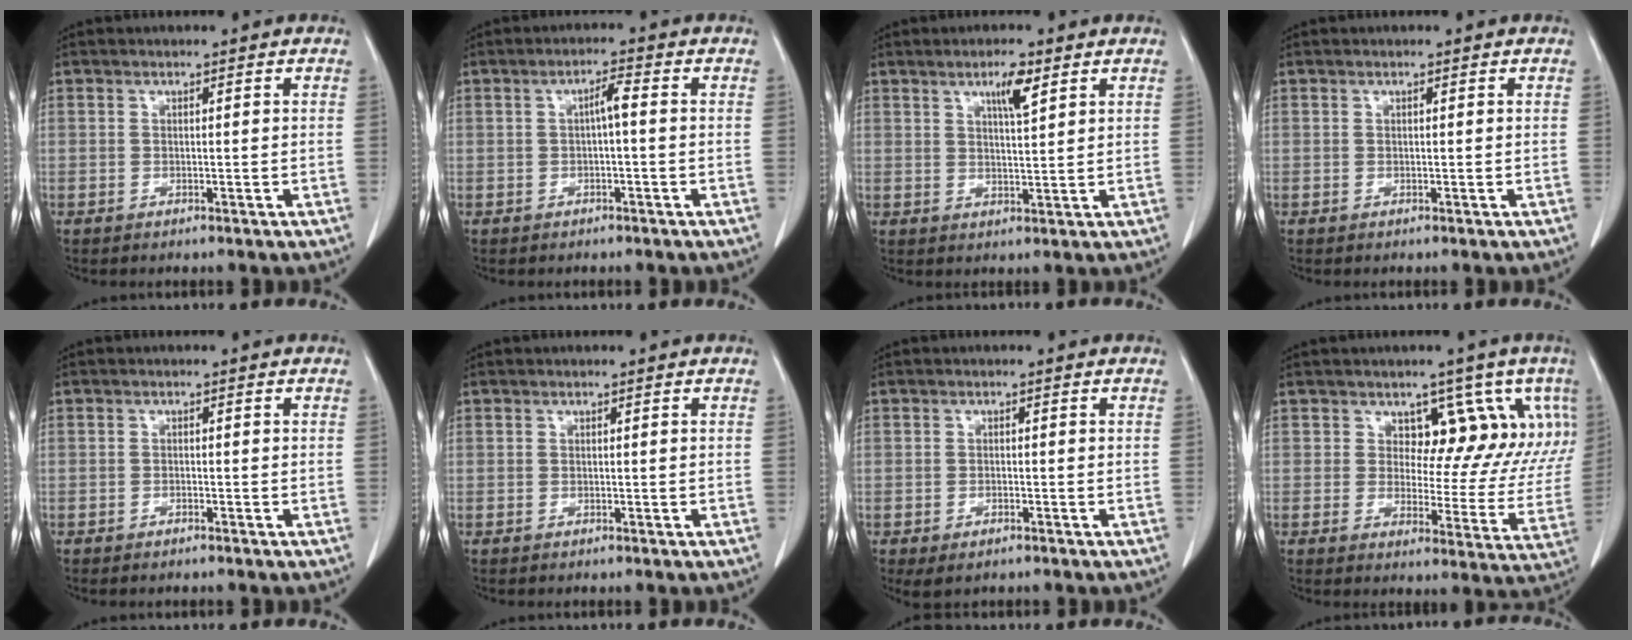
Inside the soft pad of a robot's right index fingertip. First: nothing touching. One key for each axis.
{"total": 2.5, "fx": 0.0, "fy": 0.2, "fz": 2.5, "tx": -0.043, "ty": 0.006, "tz": 0.000}
{"total": 4.3, "fx": 2.5, "fy": 0.5, "fz": 3.5, "tx": -0.059, "ty": -0.002, "tz": 0.042}
{"total": 0.0}
{"total": 0.8, "fx": -0.7, "fy": 0.2, "fz": 0.3, "tx": -0.008, "ty": -0.001, "tz": -0.010}
{"total": 0.0}
{"total": 2.7, "fx": -1.6, "fy": 1.2, "fz": 1.8, "tx": -0.034, "ty": -0.005, "tz": -0.019}
{"total": 10.5, "fx": 5.9, "fy": 6.9, "fz": 5.3, "tx": -0.037, "ty": -0.001, "tz": 0.062}